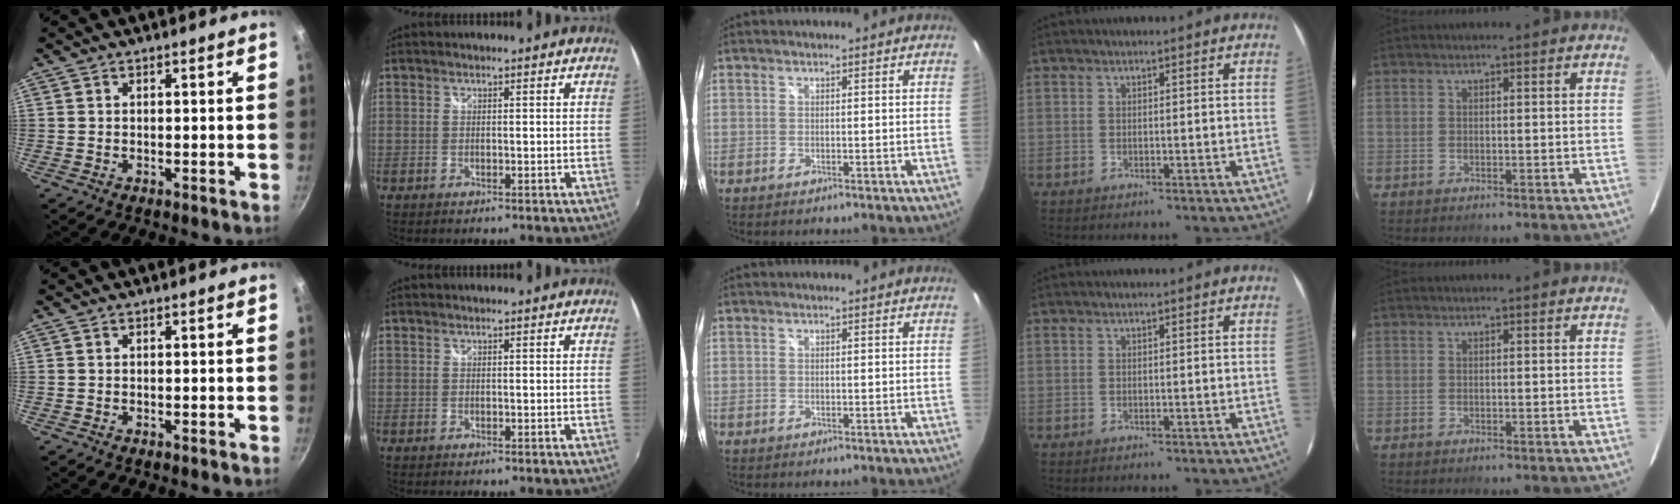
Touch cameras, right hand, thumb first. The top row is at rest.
{}